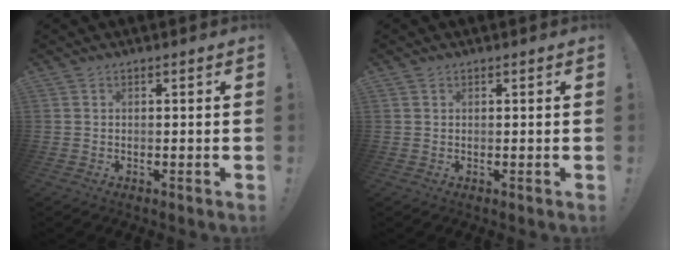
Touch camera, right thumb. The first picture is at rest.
{"total": 0.6, "force": [0.4, 0.4, -0.1], "torque": [0.005, -0.002, 0.007]}